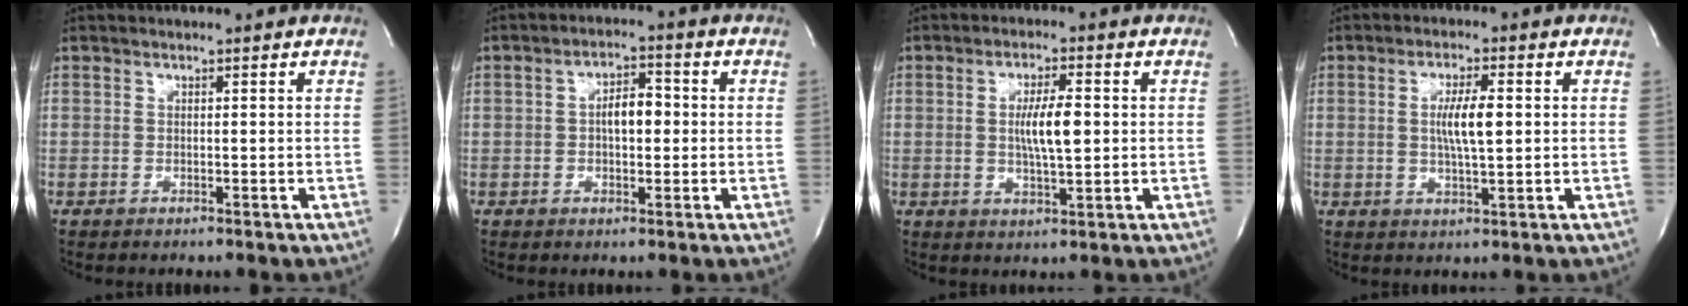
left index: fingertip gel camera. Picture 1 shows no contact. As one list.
[{"total": 4.8, "force": [-0.1, 2.2, 4.2], "torque": [-0.071, 0.013, -0.004]}, {"total": 6.2, "force": [0.3, 1.1, 6.1], "torque": [-0.109, 0.000, 0.005]}, {"total": 5.8, "force": [0.5, 0.9, 5.7], "torque": [-0.104, 0.000, 0.008]}]